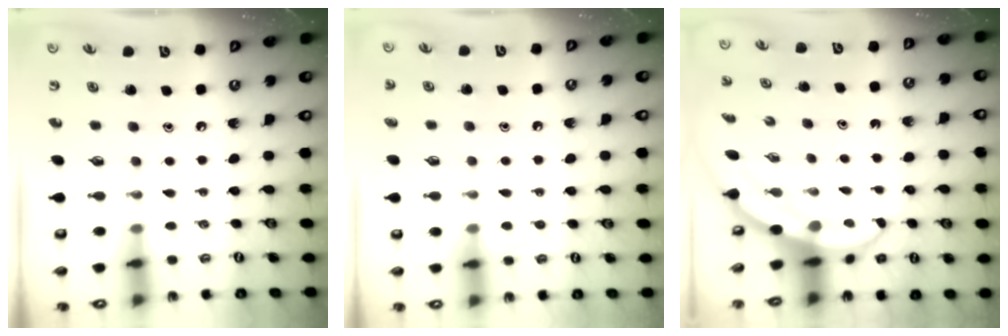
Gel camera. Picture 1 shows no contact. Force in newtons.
{"total": 2.6, "press": 2.5, "slide": 0.3}
{"total": 3.5, "press": 3.5, "slide": 0.3}